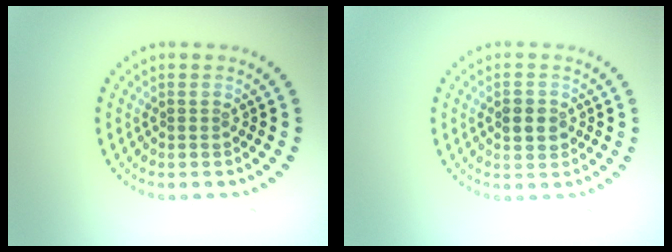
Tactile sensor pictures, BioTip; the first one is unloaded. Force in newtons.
{"total": 2.2, "press": 2.2, "slide": 0.0}